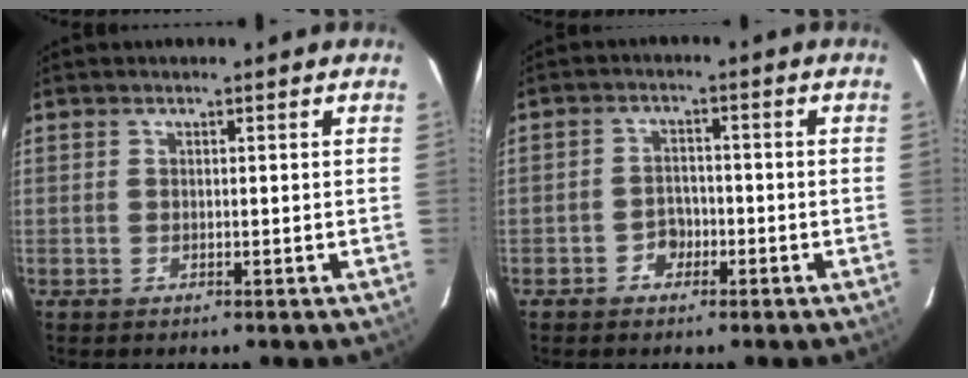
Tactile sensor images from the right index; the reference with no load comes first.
{"total": 3.4, "force": [-1.9, 2.7, 0.9], "torque": [-0.020, 0.012, -0.029]}